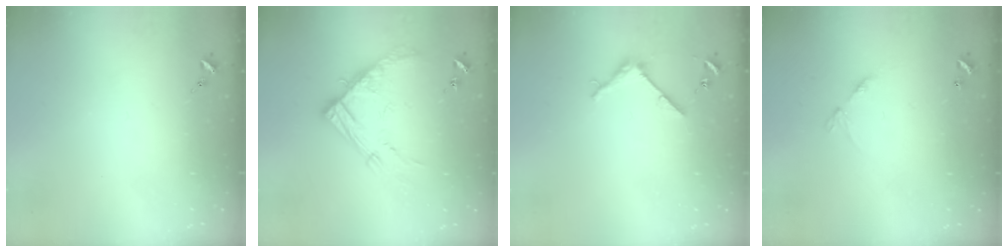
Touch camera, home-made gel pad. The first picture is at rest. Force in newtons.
{"total": 15.1, "press": 15.1, "slide": 1.5}
{"total": 4.0, "press": 4.0, "slide": 0.4}
{"total": 6.2, "press": 6.2, "slide": 0.7}